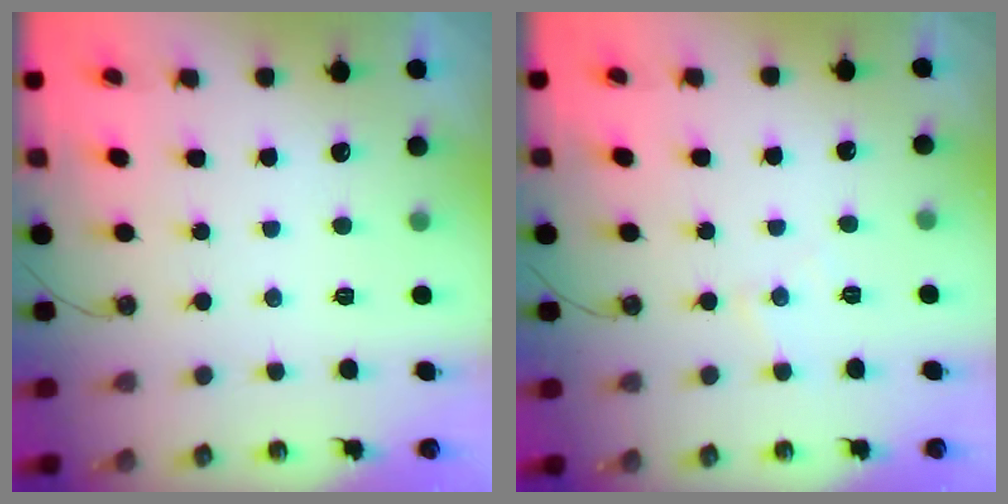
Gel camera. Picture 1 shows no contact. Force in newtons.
{"total": 4.9, "press": 4.9, "slide": 0.5}